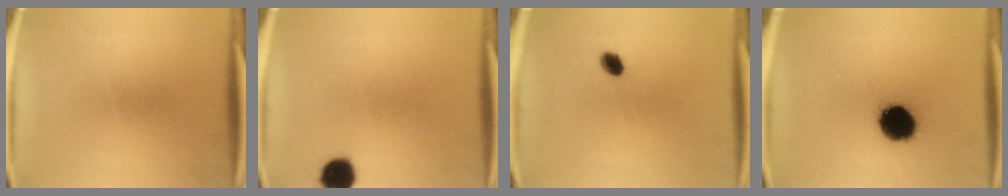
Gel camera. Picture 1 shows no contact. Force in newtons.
{"total": 6.4}
{"total": 2.9}
{"total": 14.6}